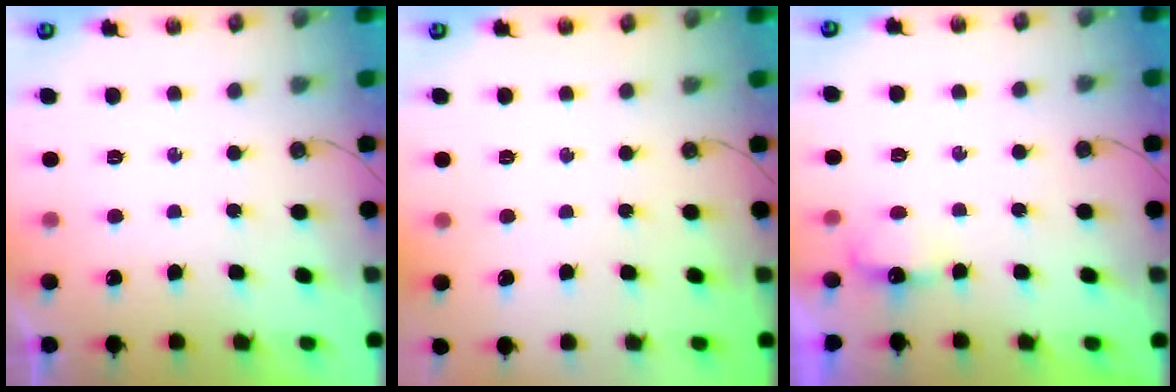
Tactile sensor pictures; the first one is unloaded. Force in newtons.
{"total": 0.0}
{"total": 3.9, "press": 3.8, "slide": 0.7}